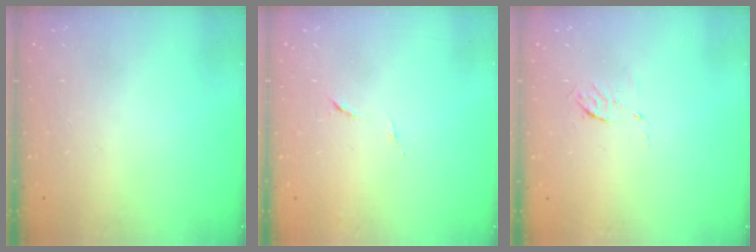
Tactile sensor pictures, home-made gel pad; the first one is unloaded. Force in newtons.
{"total": 5.4, "press": 5.3, "slide": 0.7}
{"total": 4.0, "press": 3.7, "slide": 1.4}